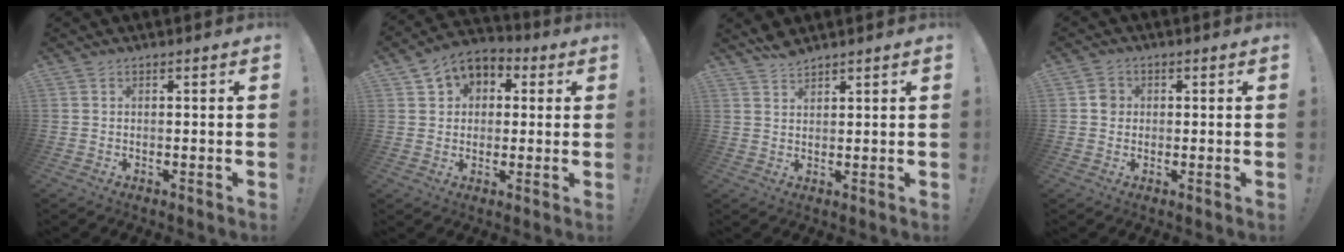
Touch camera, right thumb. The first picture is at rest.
{"total": 7.2, "force": [3.1, 6.1, 2.2], "torque": [-0.030, -0.015, 0.061]}
{"total": 3.4, "force": [3.1, 0.9, 1.0], "torque": [-0.017, -0.021, 0.058]}
{"total": 3.4, "force": [0.2, 3.1, 1.2], "torque": [-0.003, 0.002, 0.000]}